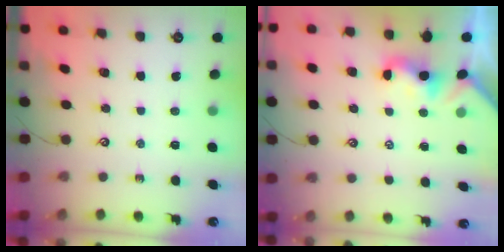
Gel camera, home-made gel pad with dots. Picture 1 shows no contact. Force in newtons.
{"total": 1.9, "press": 1.8, "slide": 0.5}